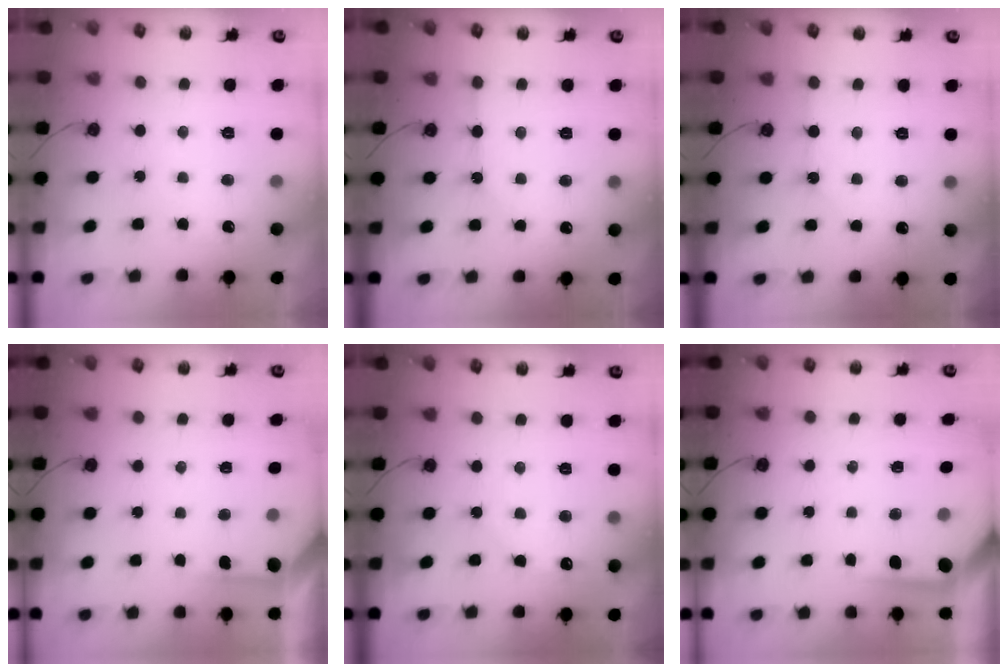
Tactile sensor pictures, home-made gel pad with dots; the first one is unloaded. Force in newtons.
{"total": 5.5, "press": 5.4, "slide": 0.9}
{"total": 1.6, "press": 1.6, "slide": 0.3}
{"total": 4.0, "press": 3.9, "slide": 0.2}
{"total": 4.5, "press": 4.5, "slide": 0.6}
{"total": 3.5, "press": 3.5, "slide": 0.3}